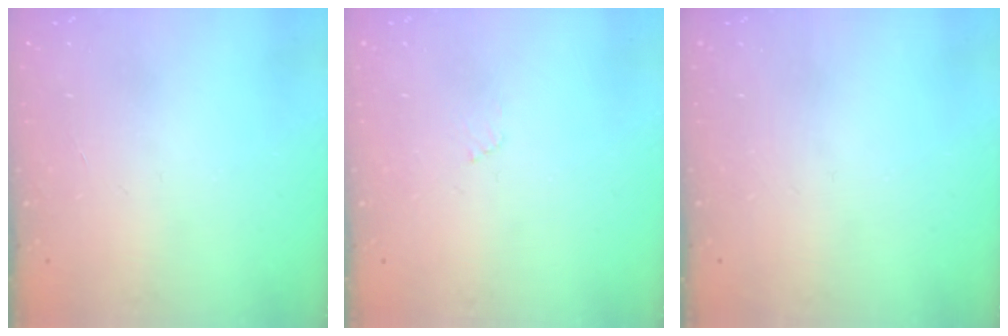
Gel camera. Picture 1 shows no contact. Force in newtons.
{"total": 2.7, "press": 2.6, "slide": 0.5}
{"total": 0.0}